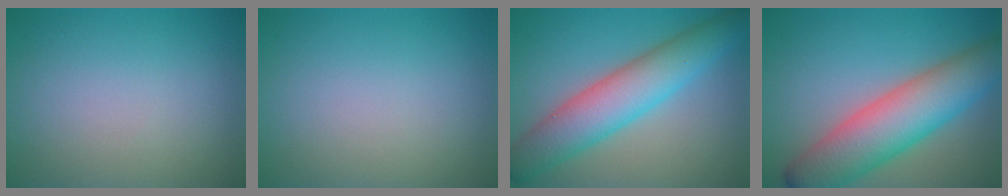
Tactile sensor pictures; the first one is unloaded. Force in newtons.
{"total": 0.0}
{"total": 7.4, "press": 7.4, "slide": 0.4}
{"total": 9.4, "press": 9.4, "slide": 0.3}